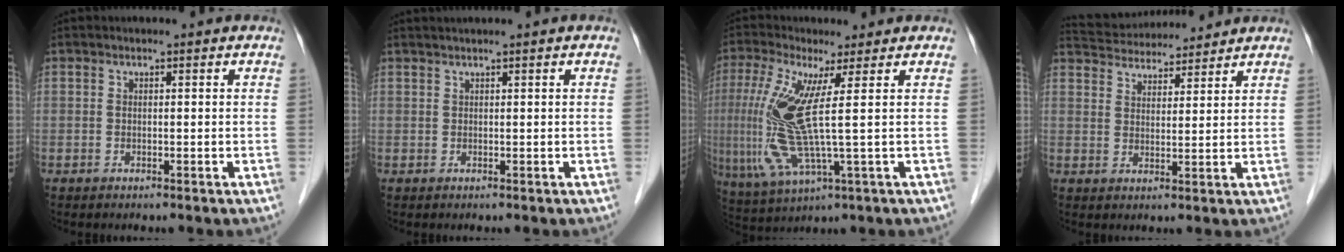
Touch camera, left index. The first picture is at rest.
{"total": 1.1, "force": [1.0, -0.2, 0.4], "torque": [-0.007, 0.018, 0.025]}
{"total": 11.1, "force": [1.2, 0.1, 11.1], "torque": [-0.262, -0.008, 0.022]}
{"total": 11.5, "force": [11.0, 2.4, 2.7], "torque": [-0.050, 0.031, 0.174]}